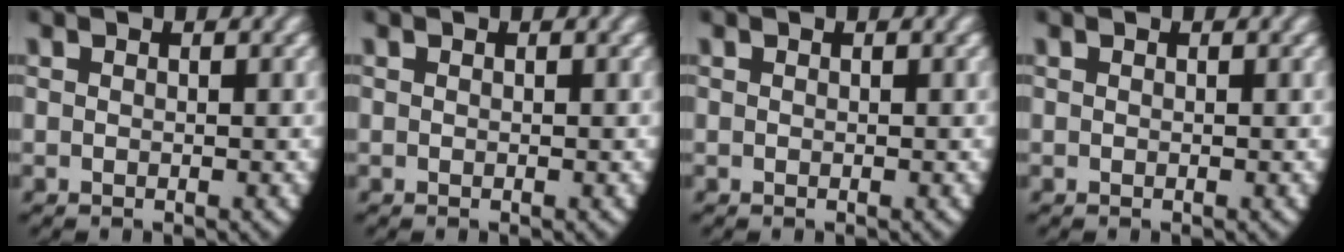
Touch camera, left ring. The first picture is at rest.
{"total": 0.0}
{"total": 0.0}
{"total": 0.0}